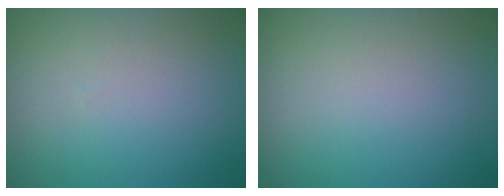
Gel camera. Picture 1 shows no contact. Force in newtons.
{"total": 0.0}